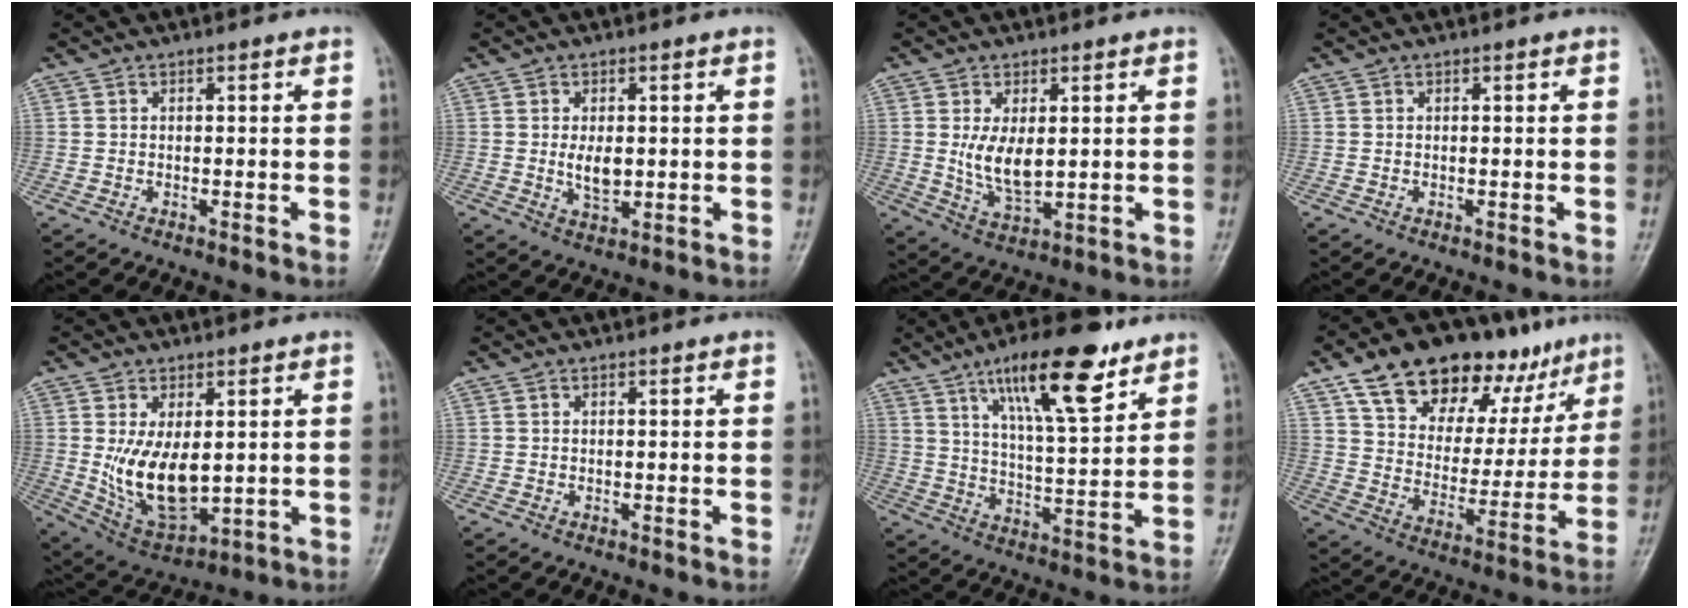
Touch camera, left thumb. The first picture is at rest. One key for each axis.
{"total": 4.5, "fx": 0.3, "fy": 2.6, "fz": 3.7, "tx": -0.059, "ty": -0.009, "tz": 0.011}
{"total": 7.2, "fx": 1.1, "fy": 3.8, "fz": 6.1, "tx": -0.104, "ty": -0.019, "tz": 0.032}
{"total": 0.0}
{"total": 12.2, "fx": 0.8, "fy": 6.7, "fz": 10.2, "tx": -0.164, "ty": -0.022, "tz": 0.036}
{"total": 0.0}
{"total": 16.5, "fx": 9.9, "fy": 4.7, "fz": 12.3, "tx": -0.177, "ty": -0.047, "tz": 0.165}
{"total": 23.2, "fx": 14.4, "fy": 12.4, "fz": 13.3, "tx": -0.159, "ty": -0.029, "tz": 0.236}